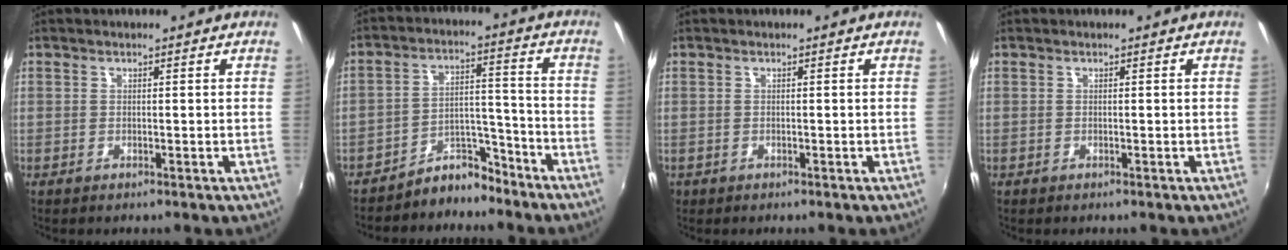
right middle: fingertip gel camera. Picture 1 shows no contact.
{"total": 7.1, "force": [-6.4, 2.9, 1.1], "torque": [-0.013, 0.038, -0.101]}
{"total": 0.6, "force": [-0.3, 0.5, 0.1], "torque": [-0.002, -0.003, -0.005]}
{"total": 0.0}